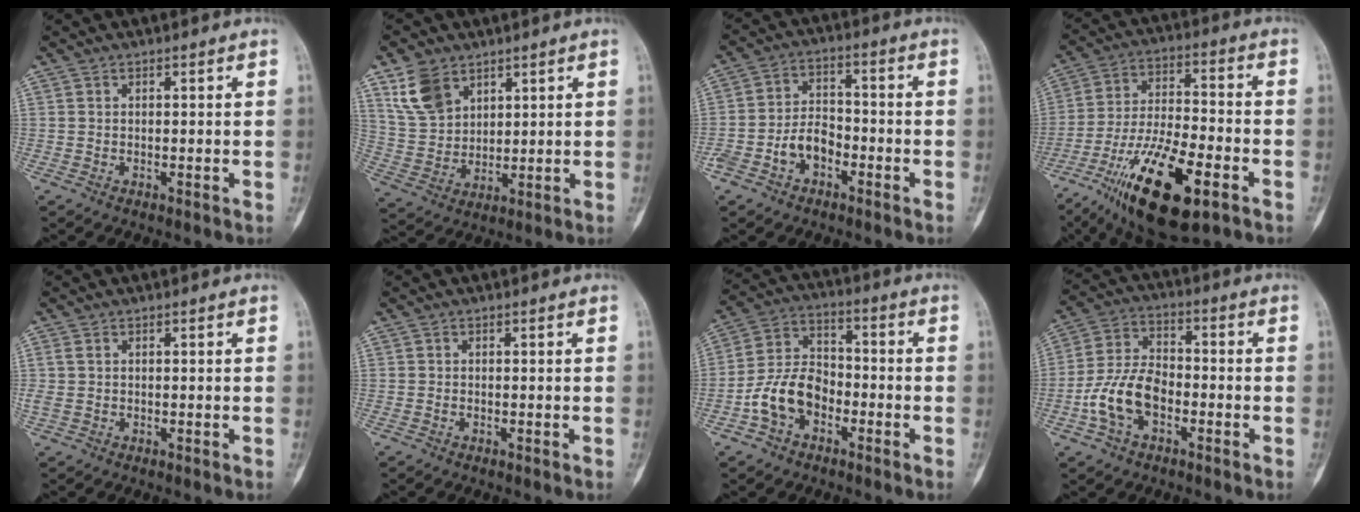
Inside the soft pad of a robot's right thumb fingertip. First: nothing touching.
{"total": 9.6, "force": [5.5, 6.5, 4.4], "torque": [-0.071, -0.022, 0.121]}
{"total": 7.7, "force": [-3.3, 5.2, 4.6], "torque": [-0.071, 0.039, -0.062]}
{"total": 20.3, "force": [-10.0, 7.1, 16.2], "torque": [-0.302, 0.037, -0.169]}
{"total": 2.2, "force": [0.1, 1.5, 1.7], "torque": [-0.069, 0.004, 0.003]}
{"total": 0.0}
{"total": 10.9, "force": [-4.5, 7.7, 6.3], "torque": [-0.103, 0.047, -0.091]}
{"total": 11.4, "force": [-3.9, 7.0, 8.2], "torque": [-0.159, 0.036, -0.076]}